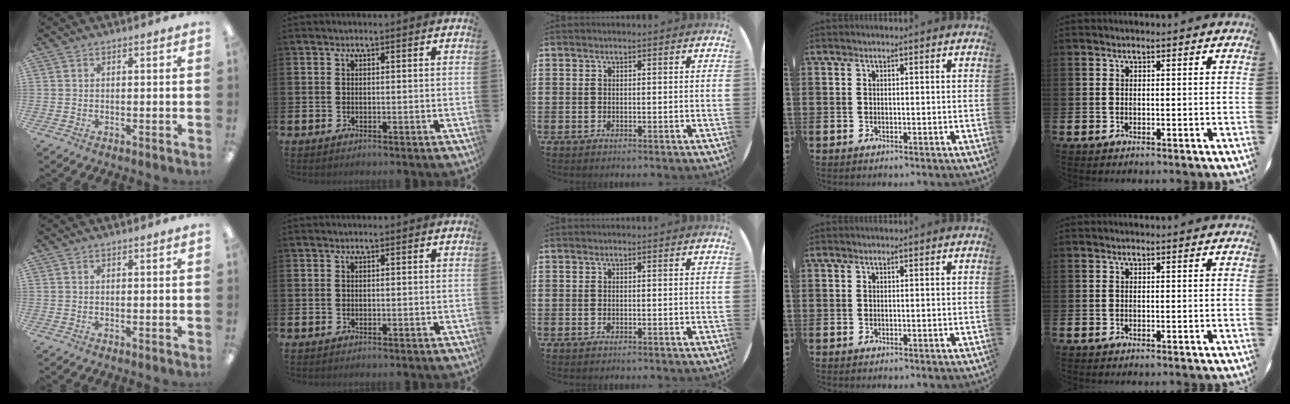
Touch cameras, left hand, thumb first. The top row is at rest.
{}